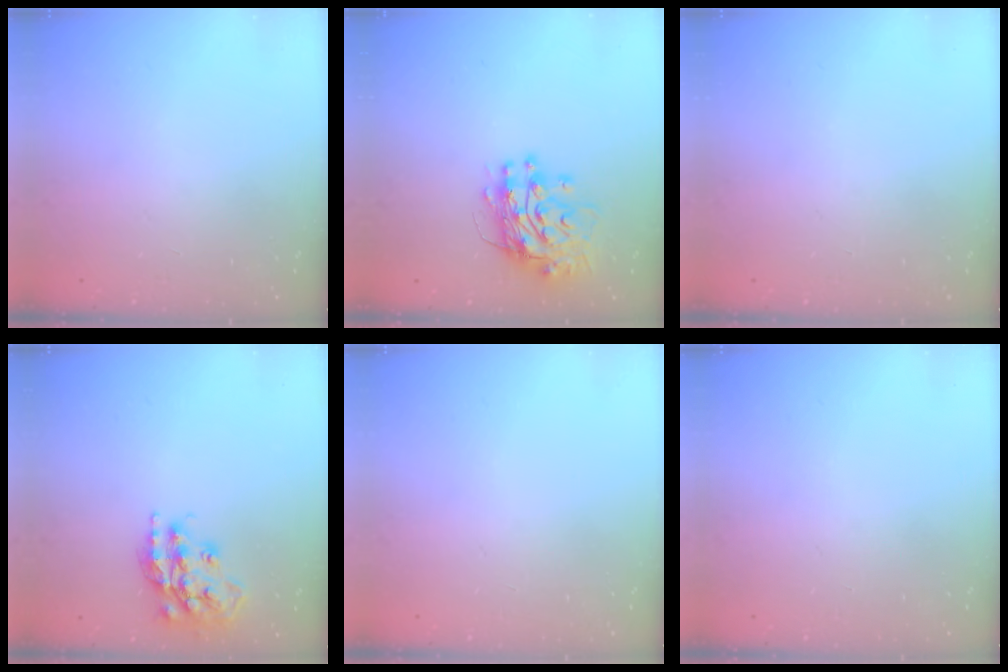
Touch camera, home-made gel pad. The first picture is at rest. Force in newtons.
{"total": 11.4, "press": 11.4, "slide": 1.0}
{"total": 0.0}
{"total": 15.7, "press": 15.7, "slide": 1.2}
{"total": 0.0}
{"total": 0.0}